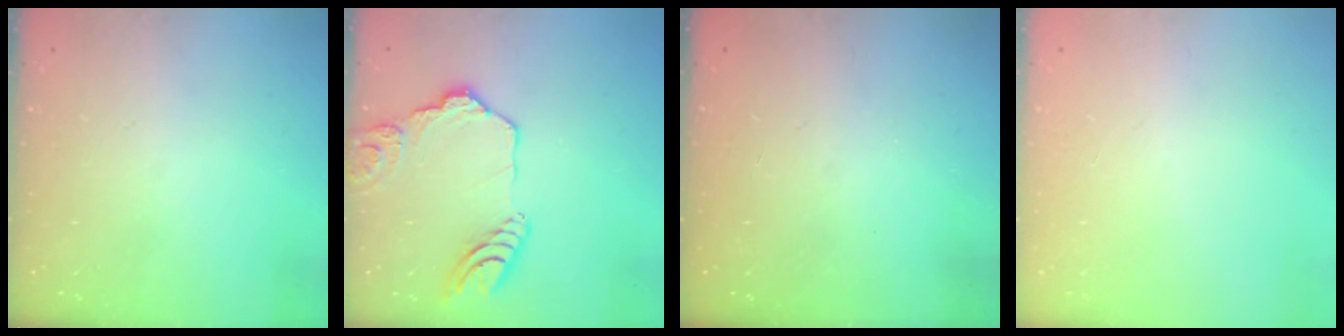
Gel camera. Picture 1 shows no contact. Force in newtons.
{"total": 15.3, "press": 15.2, "slide": 1.7}
{"total": 0.0}
{"total": 0.0}